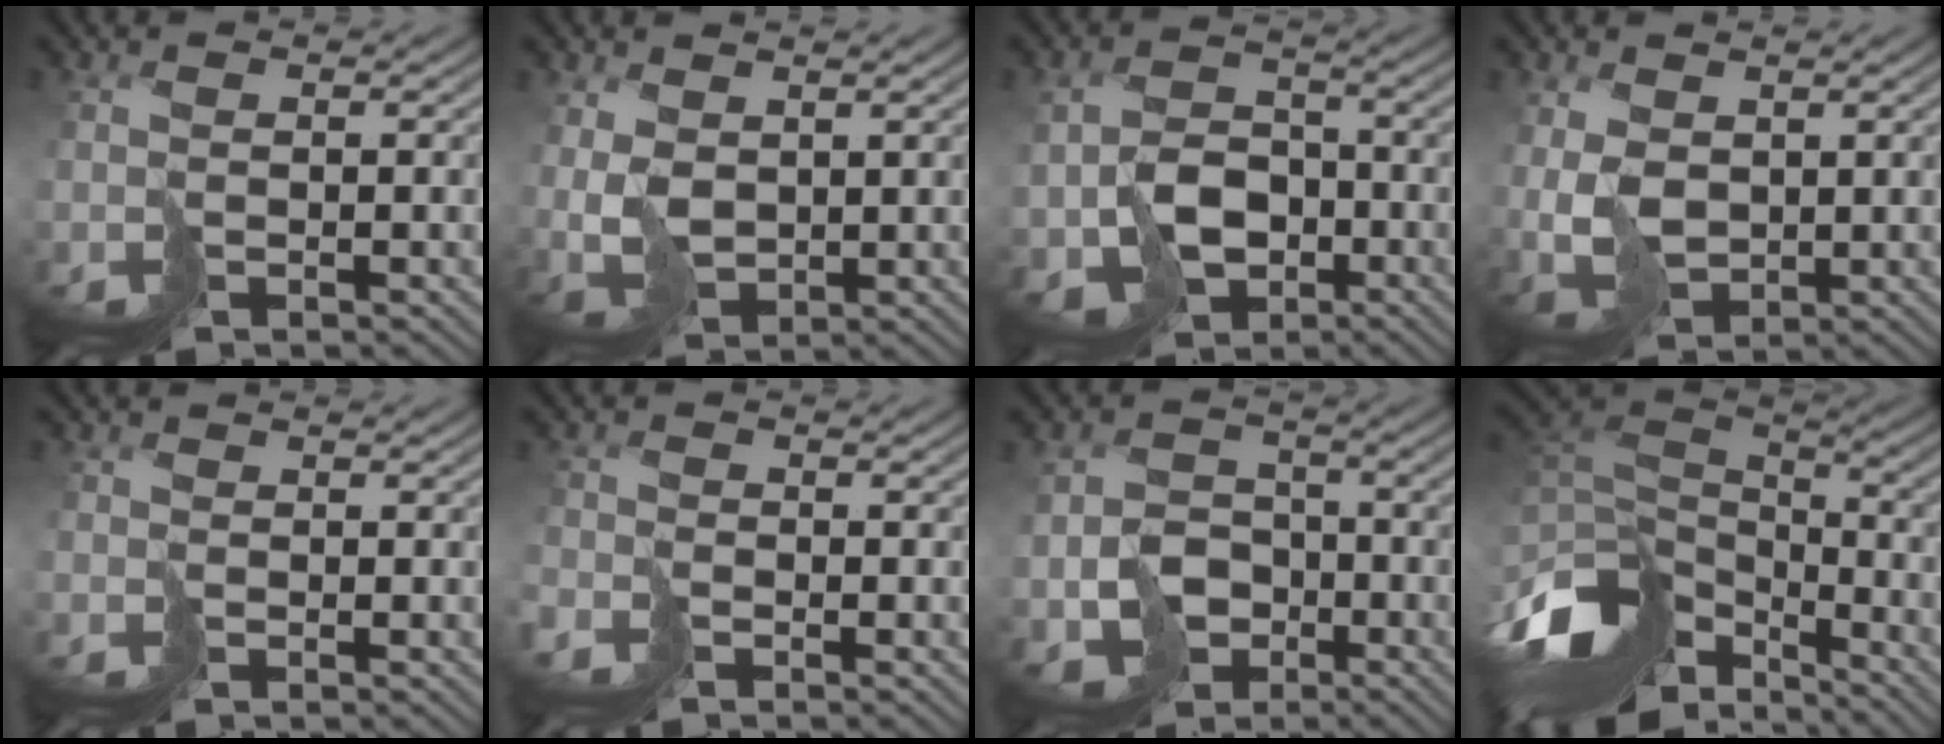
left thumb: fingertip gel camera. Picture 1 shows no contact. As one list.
[{"total": 3.0, "force": [1.6, 2.1, 1.4], "torque": [-0.048, 0.000, 0.042]}, {"total": 5.9, "force": [-1.6, 5.0, 2.6], "torque": [-0.055, -0.010, -0.026]}, {"total": 3.5, "force": [1.3, 2.6, 2.0], "torque": [-0.060, -0.002, 0.035]}, {"total": 0.6, "force": [-0.3, 0.5, 0.2], "torque": [-0.009, -0.003, -0.007]}, {"total": 2.5, "force": [-2.1, 1.3, 0.7], "torque": [-0.022, -0.011, -0.049]}, {"total": 5.5, "force": [-2.0, 4.8, 1.5], "torque": [-0.028, -0.009, -0.035]}, {"total": 13.0, "force": [-6.6, 8.2, 7.7], "torque": [-0.236, -0.016, -0.099]}]